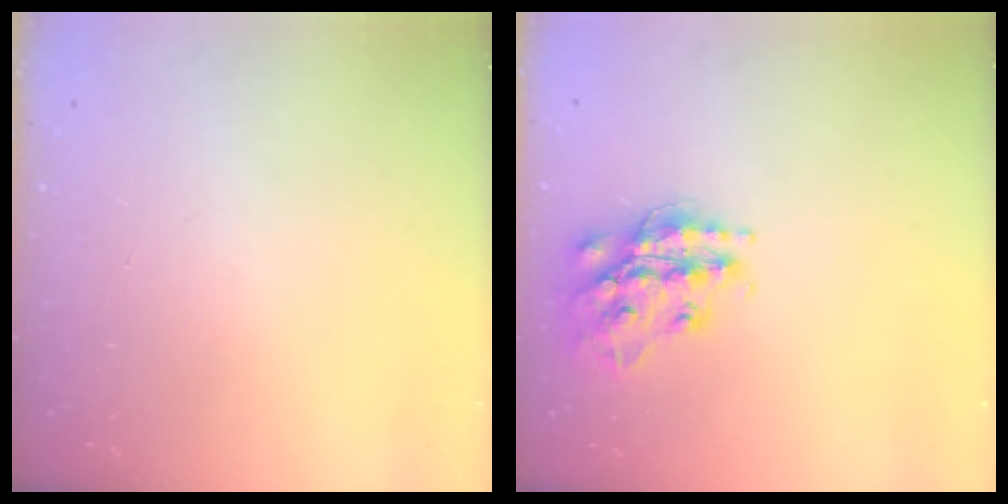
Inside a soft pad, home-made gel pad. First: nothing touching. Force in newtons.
{"total": 17.4, "press": 17.4, "slide": 1.4}